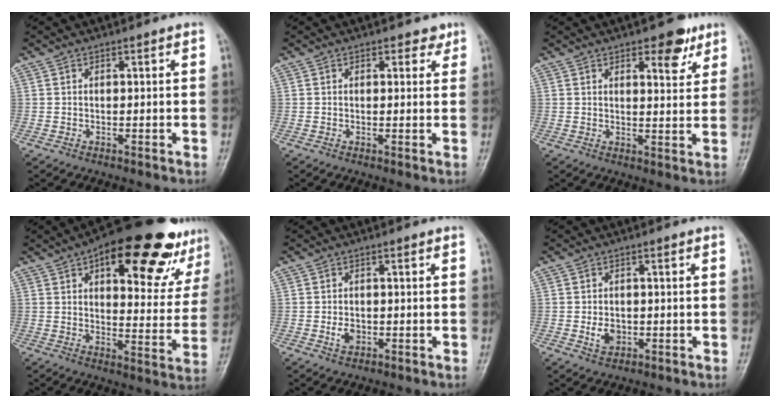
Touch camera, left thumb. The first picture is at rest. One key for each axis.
{"total": 2.1, "fx": 1.3, "fy": 1.4, "fz": 0.9, "tx": 0.007, "ty": -0.004, "tz": 0.012}
{"total": 6.4, "fx": 3.8, "fy": 2.8, "fz": 4.3, "tx": -0.033, "ty": -0.019, "tz": 0.046}
{"total": 25.0, "fx": 14.5, "fy": 10.0, "fz": 17.7, "tx": -0.194, "ty": -0.028, "tz": 0.195}
{"total": 2.6, "fx": -0.6, "fy": 2.0, "fz": 1.7, "tx": -0.023, "ty": 0.000, "tz": -0.009}
{"total": 3.6, "fx": -0.6, "fy": 2.7, "fz": 2.3, "tx": -0.030, "ty": 0.000, "tz": -0.006}